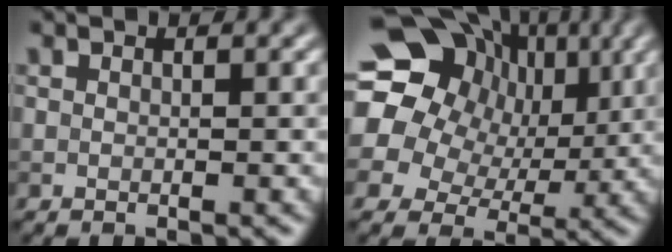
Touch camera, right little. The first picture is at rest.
{"total": 19.2, "force": [5.5, 16.0, 9.0], "torque": [-0.191, 0.034, 0.069]}